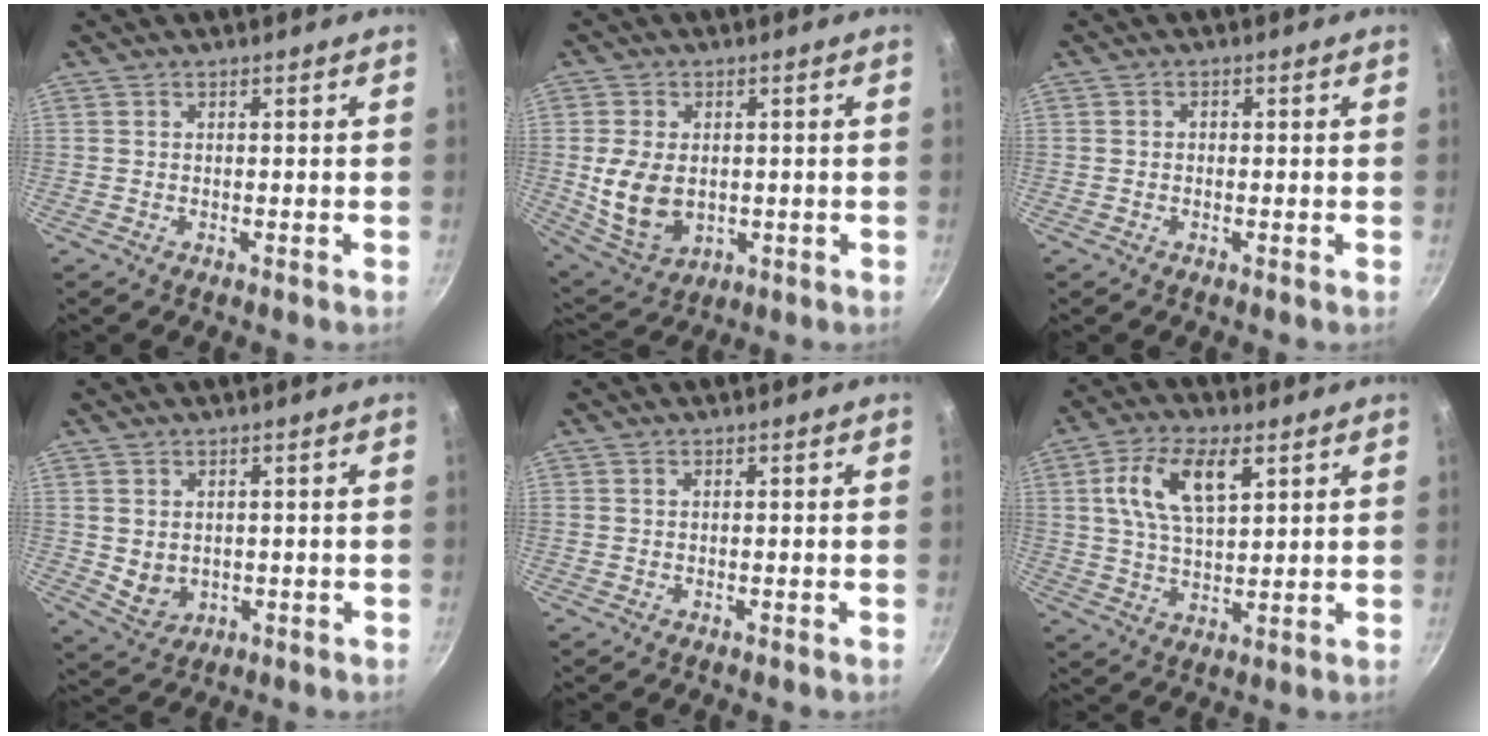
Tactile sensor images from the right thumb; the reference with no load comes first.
{"total": 10.8, "force": [-0.1, 7.6, 7.7], "torque": [-0.137, -0.011, 0.016]}
{"total": 0.8, "force": [-0.2, 0.7, 0.4], "torque": [-0.004, 0.003, -0.005]}
{"total": 4.9, "force": [0.6, 4.0, 2.8], "torque": [-0.037, -0.009, 0.024]}
{"total": 0.0}
{"total": 11.7, "force": [4.4, 5.8, 9.2], "torque": [-0.160, -0.004, 0.080]}